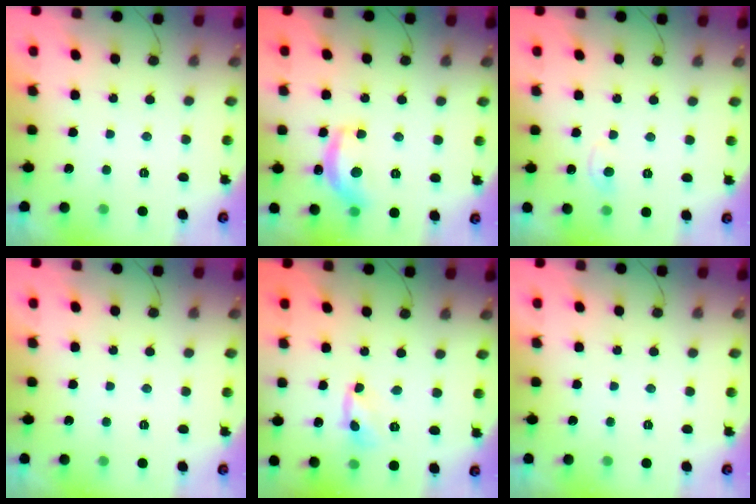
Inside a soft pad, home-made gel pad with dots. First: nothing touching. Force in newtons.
{"total": 13.3, "press": 13.3, "slide": 0.8}
{"total": 5.9, "press": 5.9, "slide": 0.8}
{"total": 0.0}
{"total": 2.7, "press": 2.7, "slide": 0.1}
{"total": 0.0}